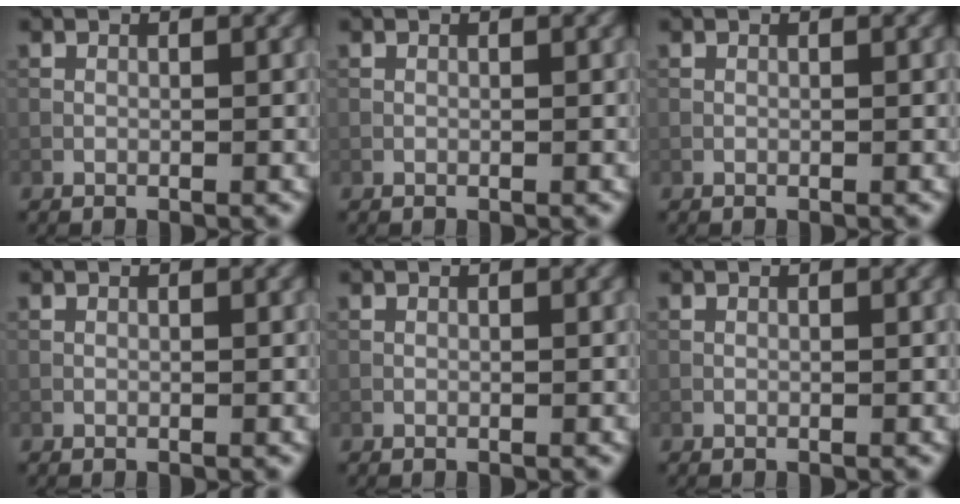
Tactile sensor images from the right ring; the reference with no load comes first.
{"total": 0.0}
{"total": 0.0}
{"total": 0.0}
{"total": 0.0}
{"total": 0.0}